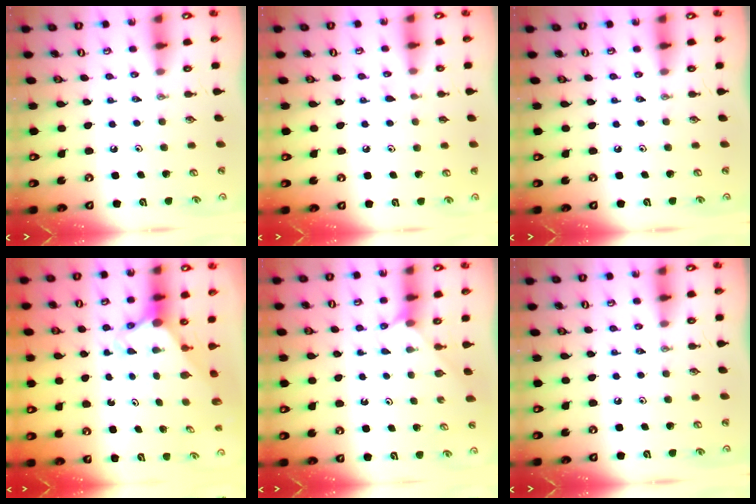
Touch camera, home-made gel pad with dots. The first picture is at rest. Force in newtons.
{"total": 6.5, "press": 6.5, "slide": 0.4}
{"total": 0.0}
{"total": 3.0, "press": 3.0, "slide": 0.2}
{"total": 2.1, "press": 2.1, "slide": 0.3}
{"total": 0.0}